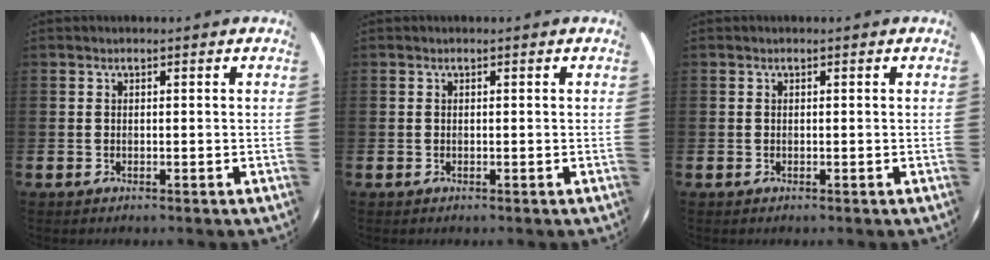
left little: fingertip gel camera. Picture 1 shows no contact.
{"total": 0.0}
{"total": 0.0}